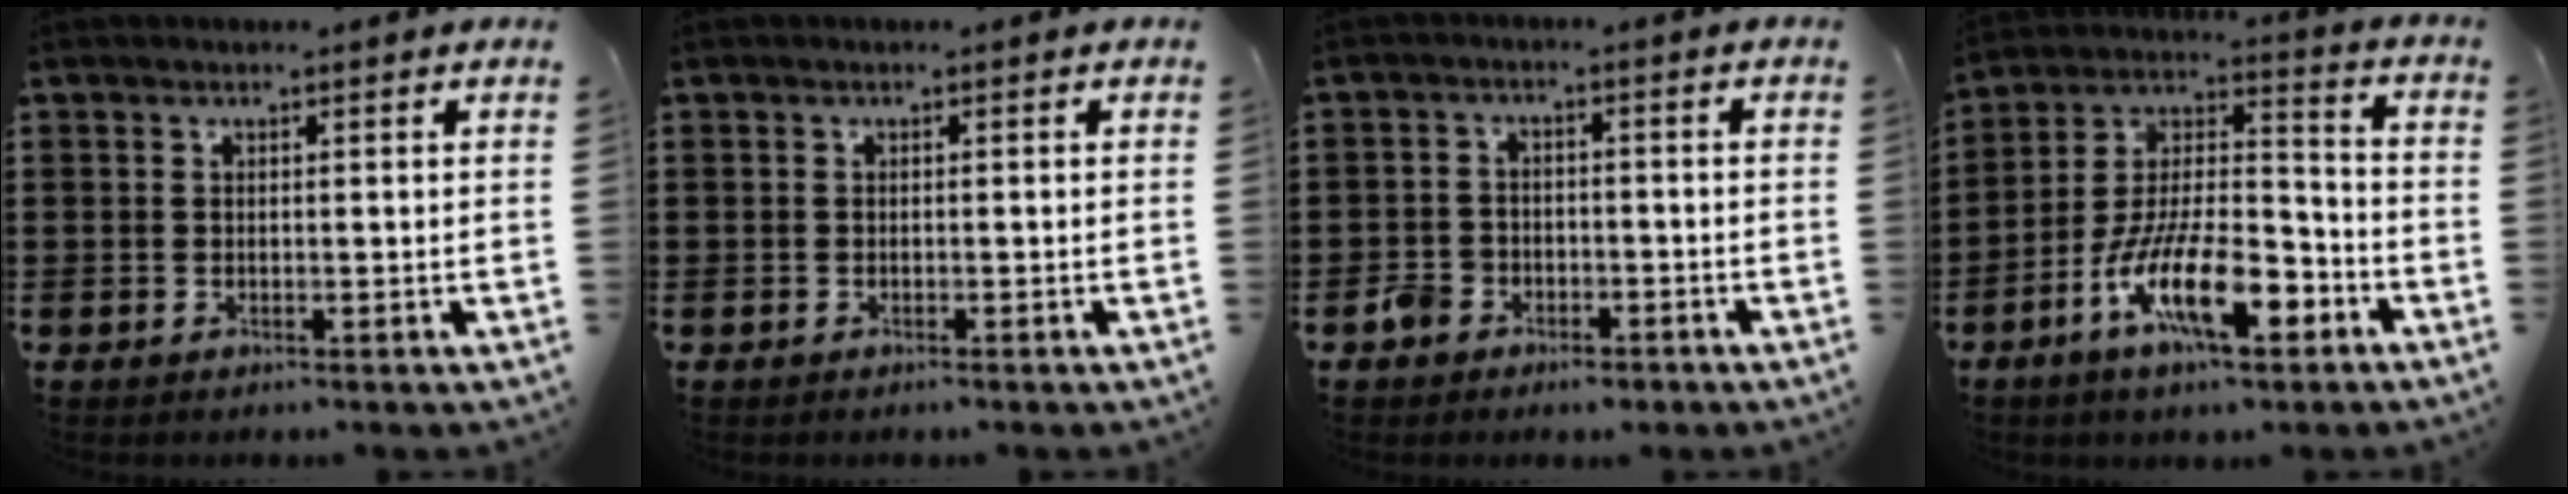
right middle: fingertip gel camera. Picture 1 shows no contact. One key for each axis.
{"total": 0.0}
{"total": 3.4, "fx": -2.5, "fy": 2.2, "fz": 0.6, "tx": -0.024, "ty": 0.003, "tz": -0.054}
{"total": 14.2, "fx": -7.6, "fy": 4.9, "fz": 11.0, "tx": -0.220, "ty": 0.014, "tz": -0.143}